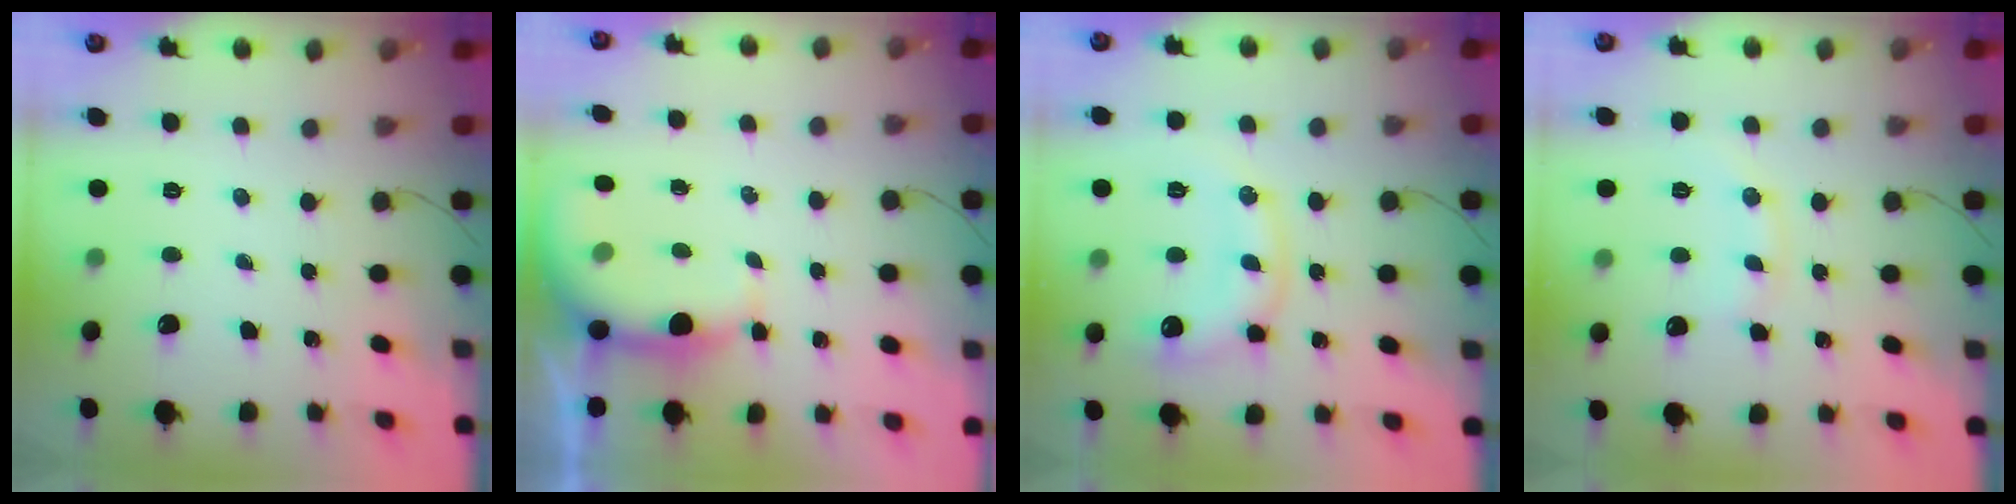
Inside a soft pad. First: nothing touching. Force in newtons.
{"total": 4.1, "press": 4.0, "slide": 0.7}
{"total": 11.9, "press": 11.9, "slide": 1.0}
{"total": 6.6, "press": 6.6, "slide": 1.0}